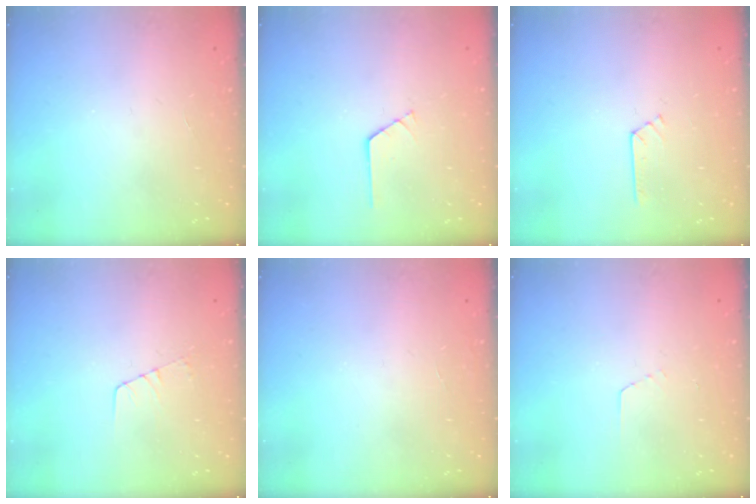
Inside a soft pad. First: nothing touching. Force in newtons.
{"total": 0.7, "press": 0.7, "slide": 0.1}
{"total": 2.5, "press": 2.5, "slide": 0.3}
{"total": 3.7, "press": 3.7, "slide": 0.3}
{"total": 0.0}
{"total": 2.9, "press": 2.9, "slide": 0.2}